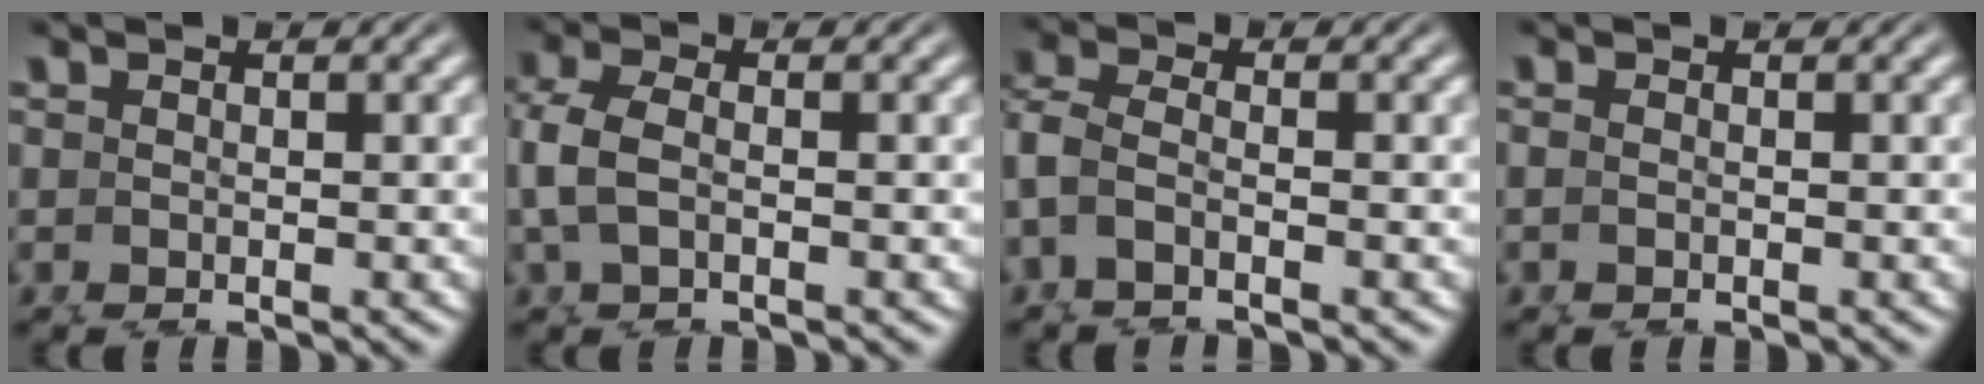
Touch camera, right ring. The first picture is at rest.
{"total": 3.7, "force": [0.6, 2.5, 2.6], "torque": [-0.077, -0.012, 0.017]}
{"total": 4.5, "force": [0.0, 3.7, 2.5], "torque": [-0.096, -0.034, 0.012]}
{"total": 0.5, "force": [0.1, -0.3, 0.4], "torque": [-0.008, -0.002, 0.002]}